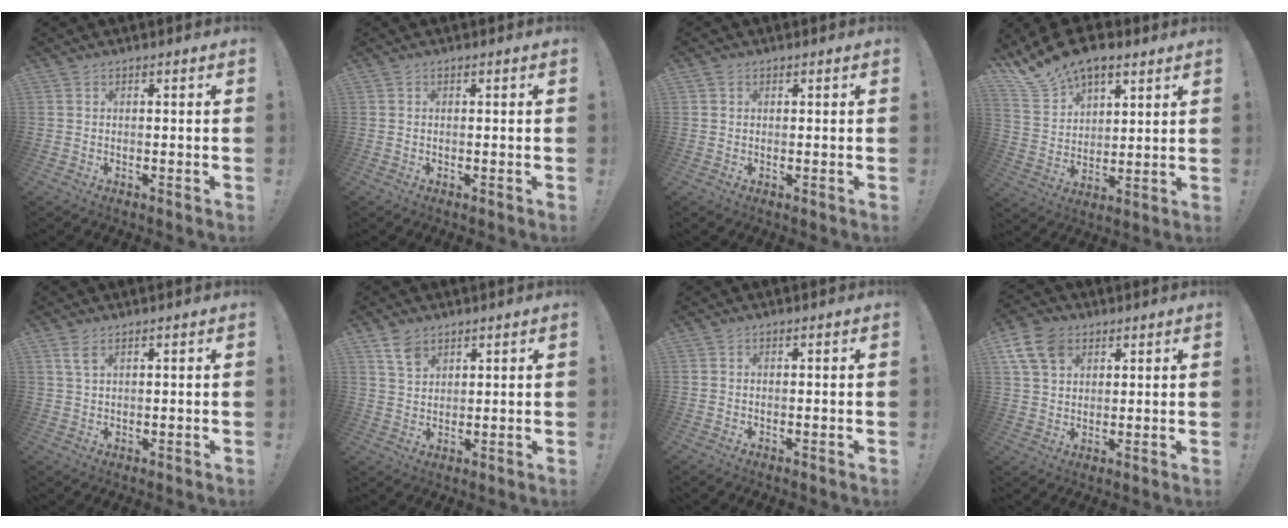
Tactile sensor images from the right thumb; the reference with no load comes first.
{"total": 0.0}
{"total": 0.7, "force": [0.4, 0.6, 0.0], "torque": [0.007, 0.000, 0.007]}
{"total": 12.8, "force": [10.5, 6.0, 4.2], "torque": [-0.099, -0.074, 0.201]}
{"total": 3.3, "force": [1.8, 1.2, 2.5], "torque": [-0.045, -0.002, 0.032]}
{"total": 6.1, "force": [4.2, 3.4, 2.8], "torque": [-0.044, -0.019, 0.079]}
{"total": 0.0}
{"total": 10.1, "force": [5.2, 7.0, 5.1], "torque": [-0.097, -0.016, 0.103]}